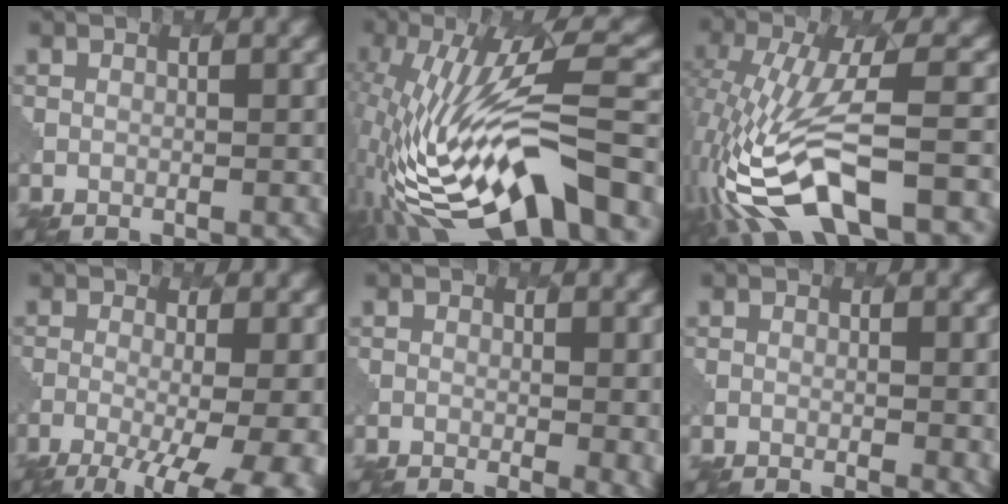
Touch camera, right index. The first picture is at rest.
{"total": 13.4, "force": [-3.7, 4.0, 12.3], "torque": [-0.221, 0.017, -0.050]}
{"total": 10.2, "force": [-4.8, 3.1, 8.4], "torque": [-0.181, -0.001, -0.086]}
{"total": 10.5, "force": [-3.5, 4.7, 8.7], "torque": [-0.115, -0.017, -0.037]}
{"total": 4.9, "force": [-0.4, 2.0, 4.5], "torque": [-0.025, -0.003, -0.001]}
{"total": 2.2, "force": [0.1, 0.7, 2.1], "torque": [-0.022, -0.002, 0.006]}